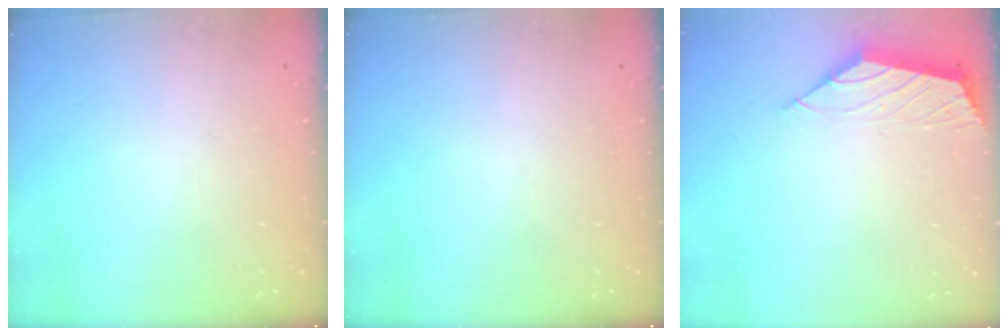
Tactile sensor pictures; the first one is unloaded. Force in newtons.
{"total": 0.0}
{"total": 2.2, "press": 2.2, "slide": 0.5}